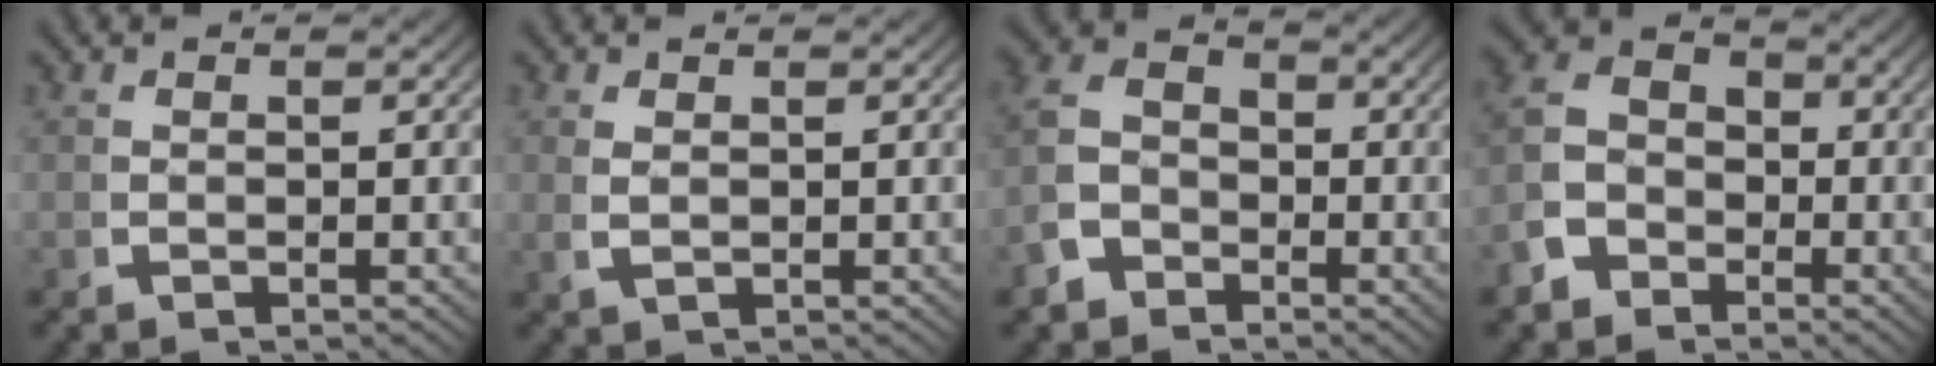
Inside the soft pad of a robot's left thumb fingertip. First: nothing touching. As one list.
[{"total": 1.0, "force": [0.6, 0.3, 0.7], "torque": [-0.023, 0.001, 0.020]}, {"total": 5.3, "force": [-1.3, 4.5, 2.5], "torque": [-0.038, -0.008, -0.027]}, {"total": 7.9, "force": [-0.9, 6.8, 4.0], "torque": [-0.047, 0.005, -0.034]}]